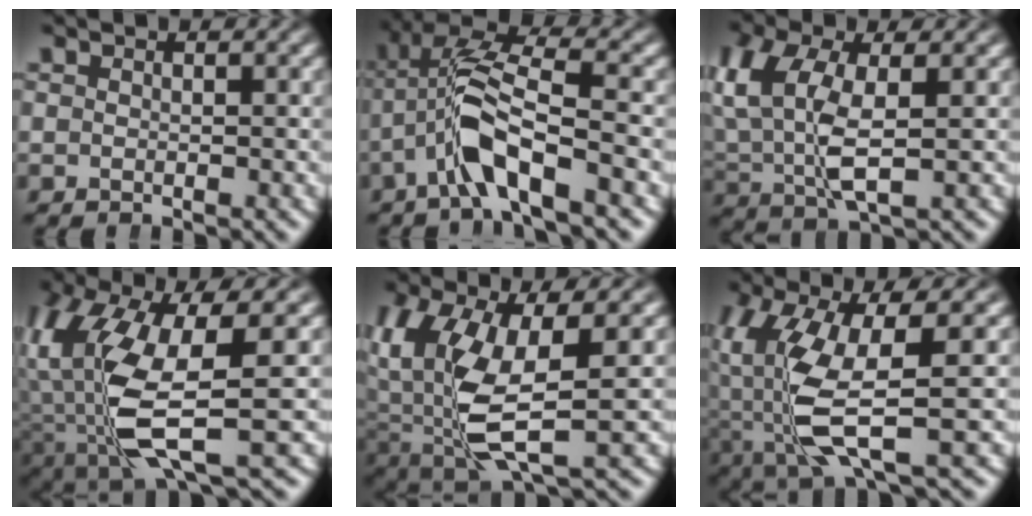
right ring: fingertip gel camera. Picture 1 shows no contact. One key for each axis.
{"total": 5.7, "fx": 0.1, "fy": 2.5, "fz": 5.1, "tx": -0.112, "ty": -0.010, "tz": 0.004}
{"total": 6.7, "fx": 1.1, "fy": 3.8, "fz": 5.3, "tx": -0.136, "ty": -0.024, "tz": 0.033}
{"total": 11.5, "fx": -0.3, "fy": 5.5, "fz": 10.1, "tx": -0.223, "ty": -0.035, "tz": 0.021}
{"total": 8.9, "fx": 0.2, "fy": 4.3, "fz": 7.7, "tx": -0.173, "ty": -0.031, "tz": 0.029}
{"total": 8.9, "fx": -0.8, "fy": 3.6, "fz": 8.1, "tx": -0.175, "ty": -0.027, "tz": 0.007}